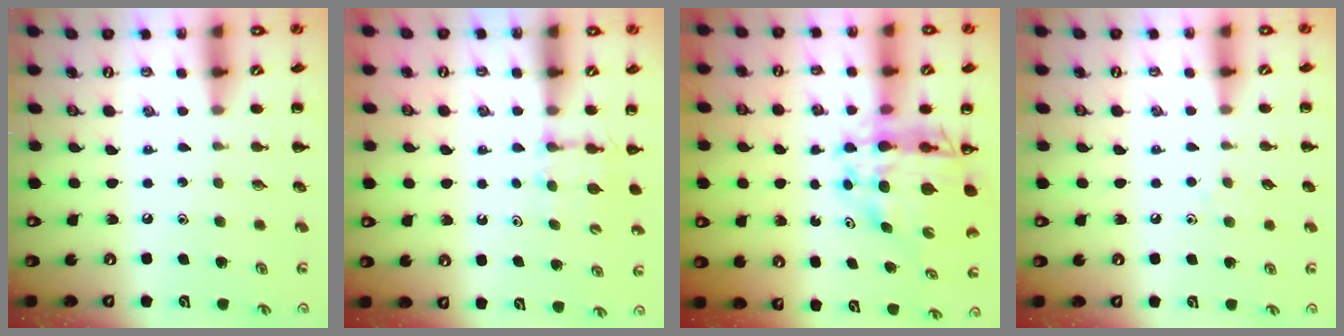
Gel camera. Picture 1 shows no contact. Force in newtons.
{"total": 6.1, "press": 5.9, "slide": 1.6}
{"total": 13.3, "press": 12.7, "slide": 4.0}
{"total": 3.7, "press": 3.4, "slide": 1.4}